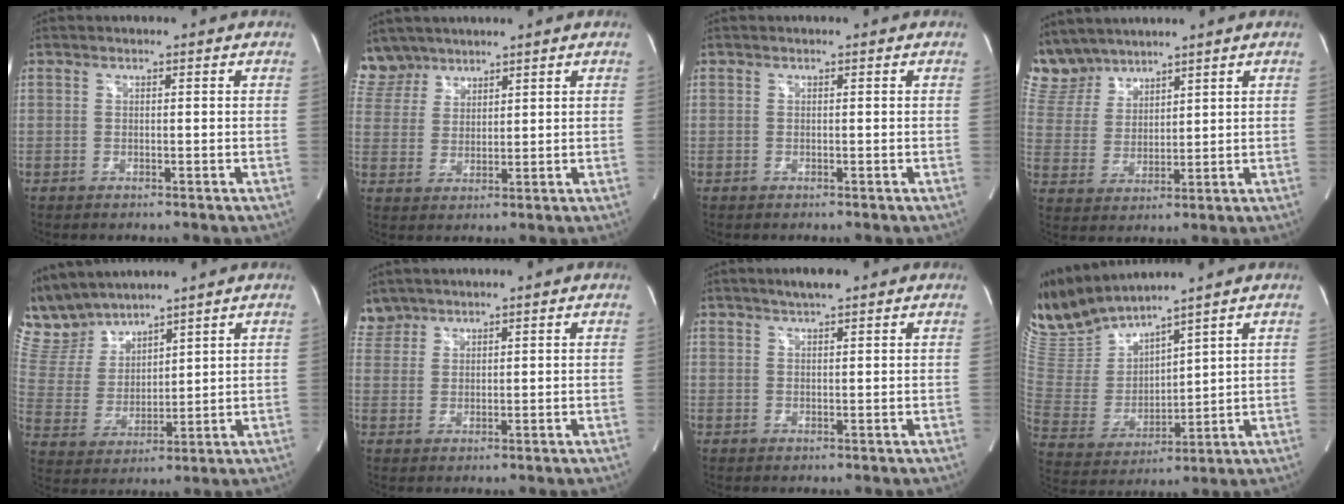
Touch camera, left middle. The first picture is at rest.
{"total": 6.4, "force": [5.6, 3.0, -0.2], "torque": [0.004, 0.008, 0.120]}
{"total": 0.0}
{"total": 7.7, "force": [7.3, 2.4, 0.5], "torque": [-0.025, 0.012, 0.166]}
{"total": 9.6, "force": [9.1, 2.3, 1.6], "torque": [-0.059, 0.018, 0.203]}
{"total": 3.4, "force": [3.1, 1.4, -0.3], "torque": [0.006, 0.012, 0.066]}
{"total": 2.8, "force": [2.3, 0.3, 1.7], "torque": [-0.038, 0.007, 0.040]}
{"total": 11.6, "force": [11.0, 0.7, 3.4], "torque": [-0.090, -0.003, 0.240]}